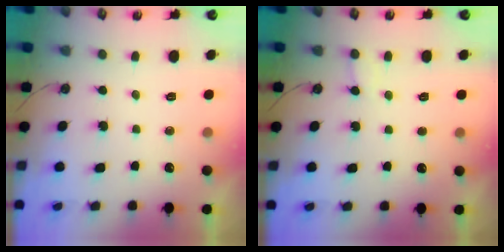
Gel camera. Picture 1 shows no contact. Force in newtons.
{"total": 3.3, "press": 3.3, "slide": 0.4}